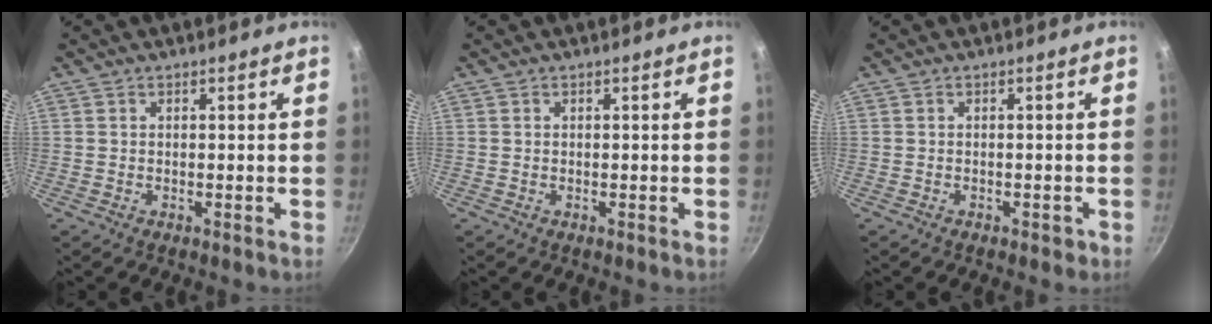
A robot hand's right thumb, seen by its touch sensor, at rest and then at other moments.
{"total": 0.0}
{"total": 1.0, "force": [-0.6, 0.7, 0.5], "torque": [0.002, 0.010, -0.001]}